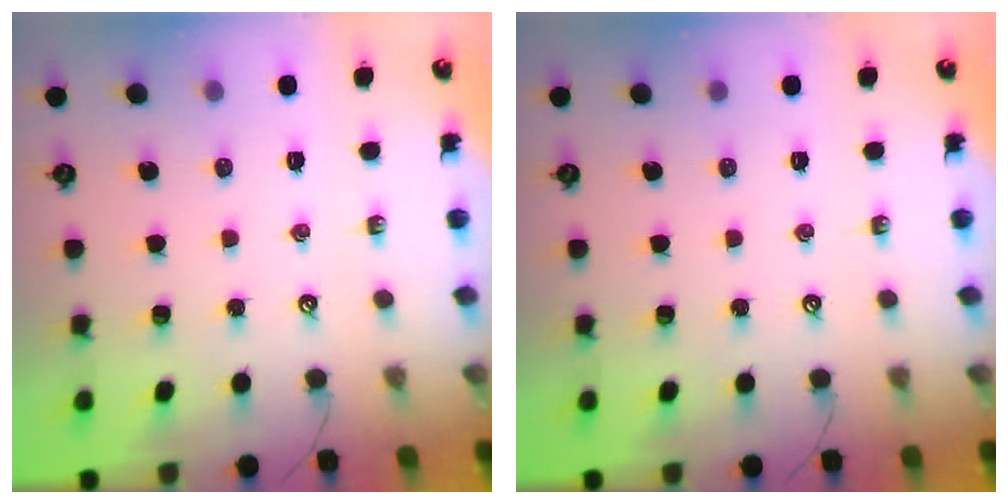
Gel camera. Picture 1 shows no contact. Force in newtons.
{"total": 0.0}